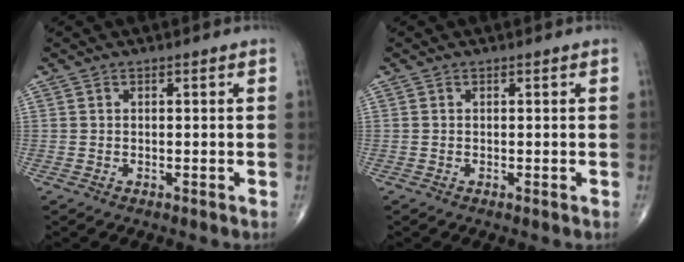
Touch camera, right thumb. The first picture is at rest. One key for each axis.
{"total": 0.0}